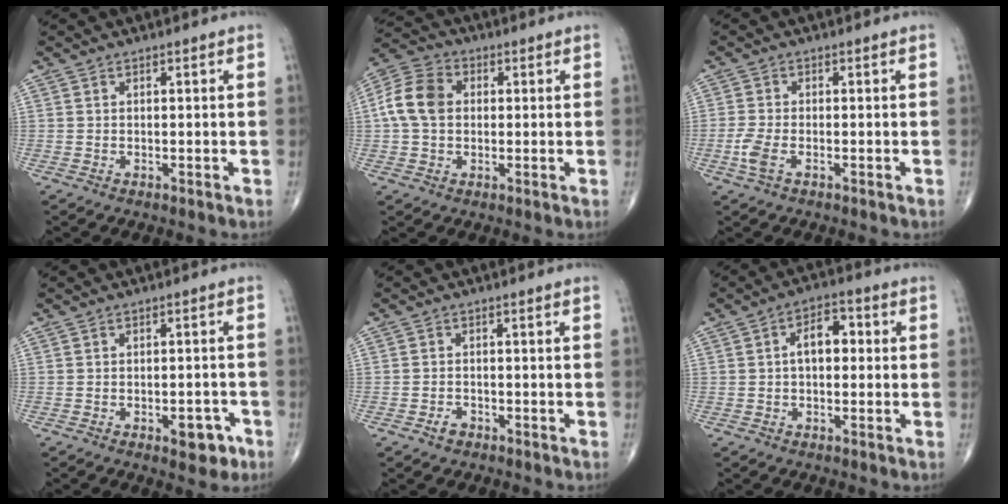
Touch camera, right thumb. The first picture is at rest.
{"total": 9.4, "force": [0.7, 7.0, 6.2], "torque": [-0.118, 0.023, 0.006]}
{"total": 3.3, "force": [-1.4, 1.3, 2.7], "torque": [-0.074, 0.002, -0.030]}
{"total": 5.0, "force": [-2.5, 2.4, 3.5], "torque": [-0.024, 0.014, -0.028]}
{"total": 1.8, "force": [-1.2, 1.1, 0.7], "torque": [-0.011, 0.007, -0.021]}
{"total": 6.4, "force": [0.6, 3.6, 5.2], "torque": [-0.068, 0.019, -0.002]}